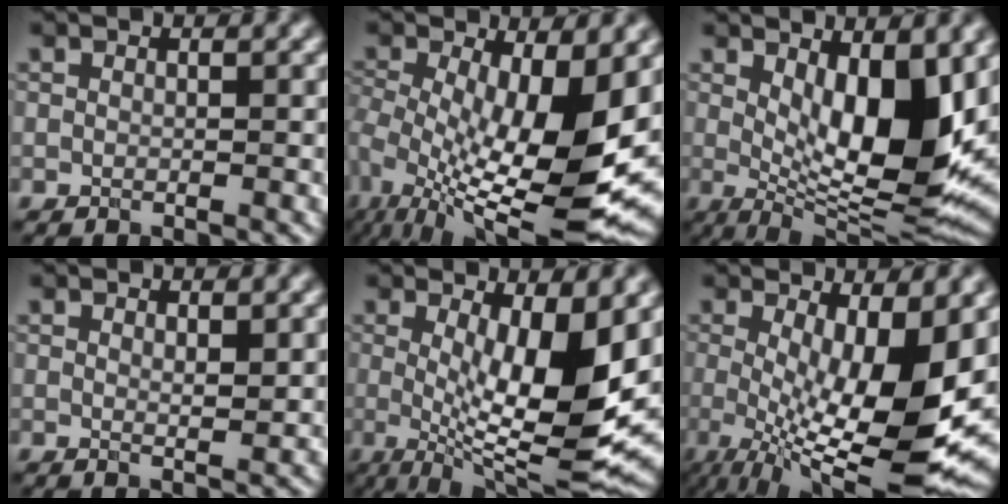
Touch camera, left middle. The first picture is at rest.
{"total": 13.3, "force": [-0.4, 5.4, 12.2], "torque": [-0.205, -0.030, 0.000]}
{"total": 11.1, "force": [2.0, 4.0, 10.1], "torque": [-0.139, -0.019, 0.036]}
{"total": 1.0, "force": [0.6, 0.2, 0.8], "torque": [-0.012, -0.004, 0.009]}
{"total": 11.2, "force": [0.6, 3.2, 10.7], "torque": [-0.155, -0.019, 0.012]}
{"total": 13.1, "force": [-0.4, 4.0, 12.5], "torque": [-0.179, -0.021, 0.001]}